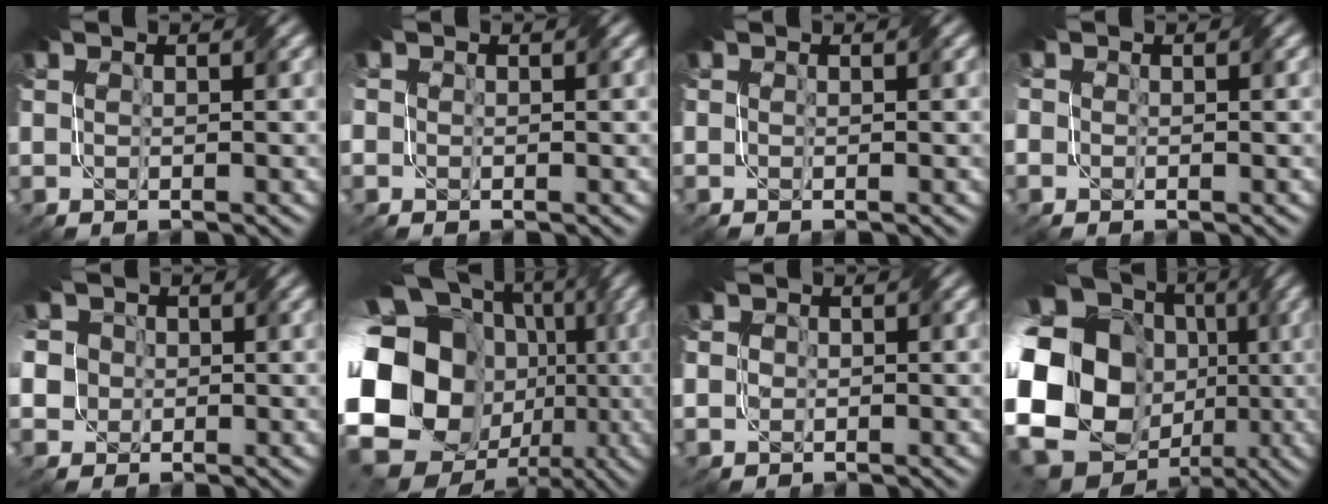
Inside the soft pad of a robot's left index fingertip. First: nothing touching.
{"total": 2.4, "force": [0.6, 2.0, 1.2], "torque": [-0.034, 0.012, 0.001]}
{"total": 0.0}
{"total": 2.7, "force": [0.4, 2.4, 1.3], "torque": [-0.035, 0.011, -0.012]}
{"total": 7.5, "force": [0.8, 6.6, 3.5], "torque": [-0.080, 0.027, -0.023]}
{"total": 20.9, "force": [-1.7, 16.7, 12.4], "torque": [-0.253, -0.018, -0.059]}
{"total": 2.3, "force": [0.7, 2.1, 0.6], "torque": [-0.015, 0.010, 0.005]}
{"total": 22.6, "force": [-1.2, 18.9, 12.3], "torque": [-0.267, -0.010, -0.078]}